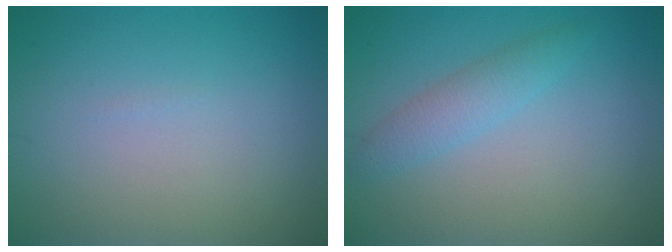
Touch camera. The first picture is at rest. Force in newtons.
{"total": 2.2, "press": 2.2, "slide": 0.1}